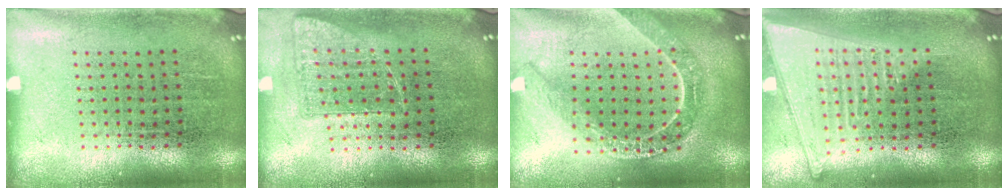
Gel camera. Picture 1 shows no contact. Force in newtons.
{"total": 0.8, "press": 0.8, "slide": 0.2}
{"total": 2.1, "press": 1.8, "slide": 1.0}
{"total": 2.0, "press": 1.7, "slide": 1.0}